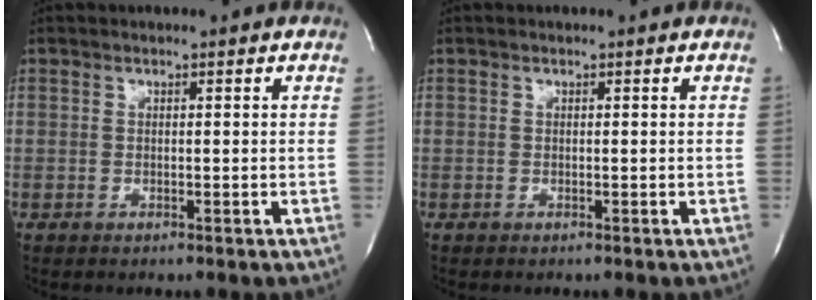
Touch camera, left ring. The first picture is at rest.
{"total": 0.0}